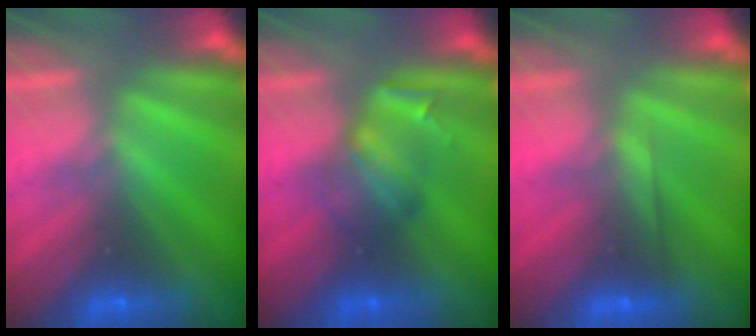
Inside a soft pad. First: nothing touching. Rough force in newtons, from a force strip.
{"total": 2.4}
{"total": 1.9}